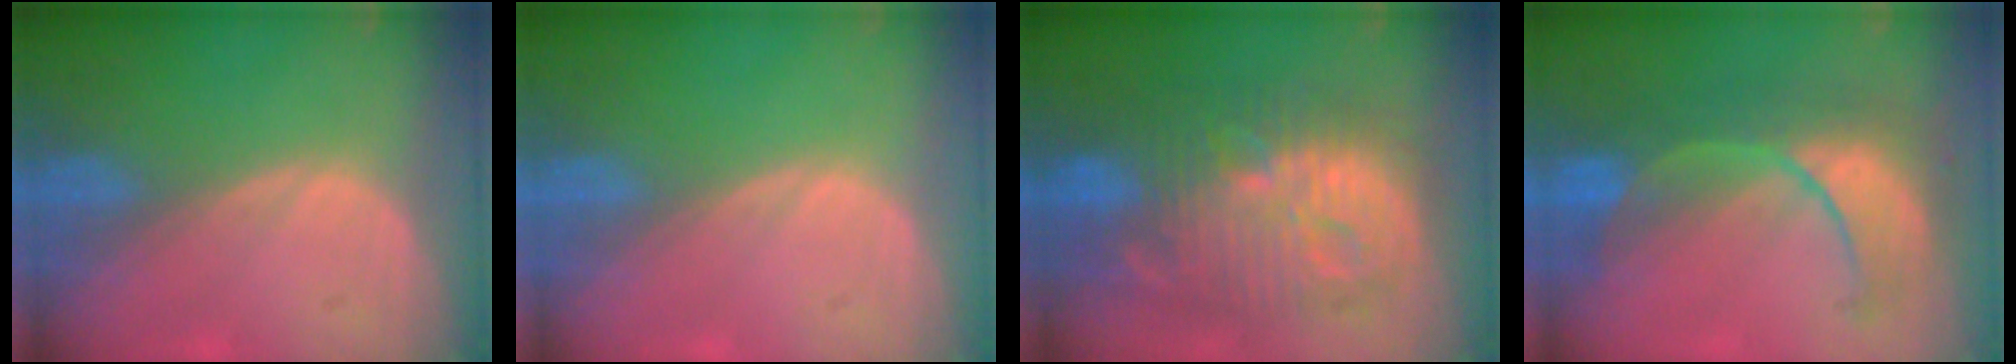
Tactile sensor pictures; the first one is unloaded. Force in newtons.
{"total": 0.0}
{"total": 13.5, "press": 13.5, "slide": 1.3}
{"total": 9.1, "press": 9.1, "slide": 0.6}